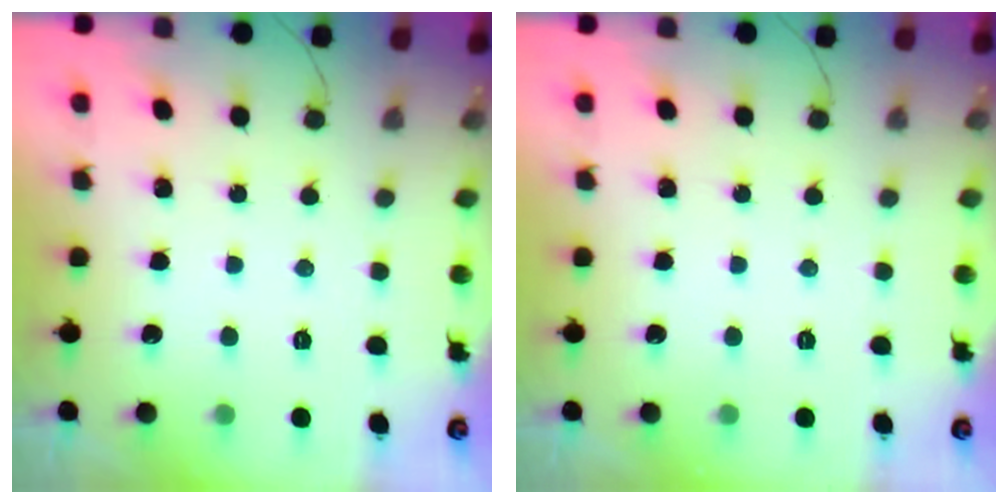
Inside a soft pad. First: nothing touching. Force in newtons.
{"total": 0.0}